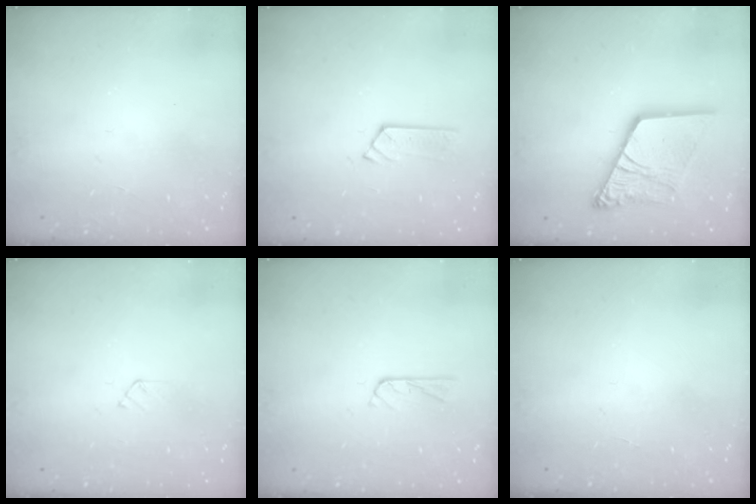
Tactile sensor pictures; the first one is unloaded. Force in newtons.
{"total": 3.5, "press": 3.5, "slide": 0.1}
{"total": 18.4, "press": 18.3, "slide": 2.2}
{"total": 3.7, "press": 3.7, "slide": 0.4}
{"total": 3.7, "press": 3.6, "slide": 0.4}
{"total": 0.0}